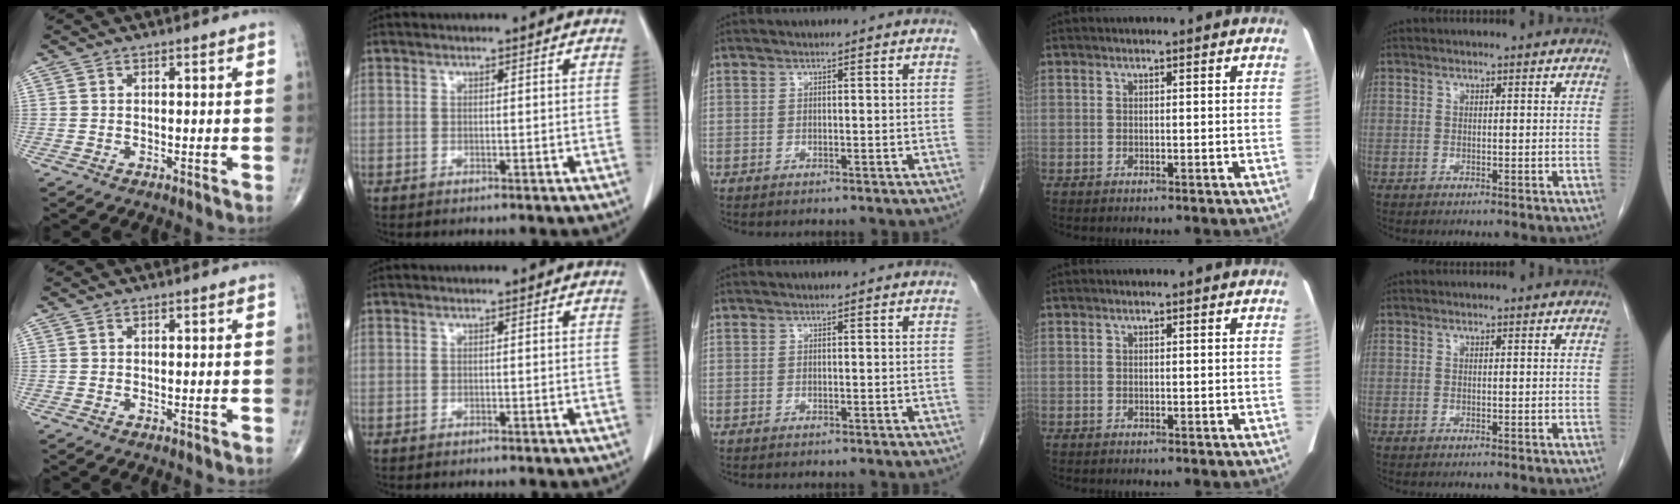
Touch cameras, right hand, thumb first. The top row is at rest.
{}